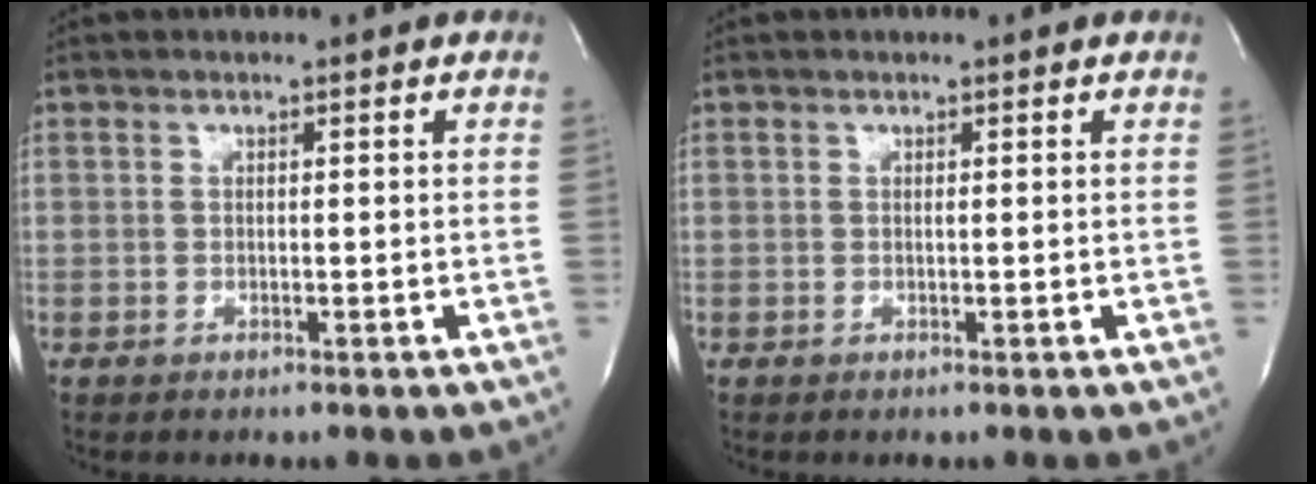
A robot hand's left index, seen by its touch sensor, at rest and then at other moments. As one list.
[{"total": 0.0}]